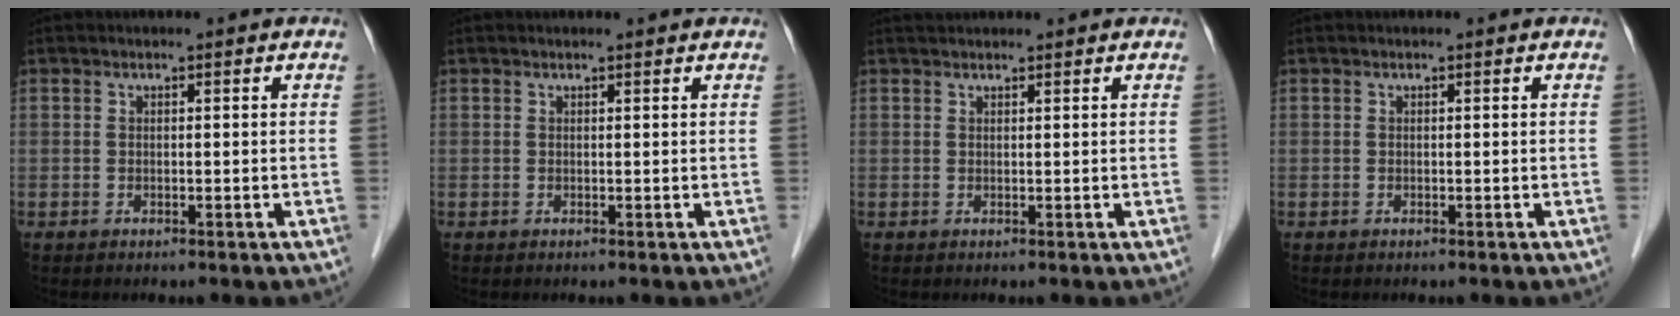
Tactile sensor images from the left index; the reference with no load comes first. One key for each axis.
{"total": 1.0, "fx": 1.0, "fy": 0.0, "fz": 0.2, "tx": -0.010, "ty": 0.002, "tz": 0.011}
{"total": 2.4, "fx": 2.3, "fy": 0.3, "fz": 0.6, "tx": -0.009, "ty": 0.028, "tz": 0.038}
{"total": 0.0}